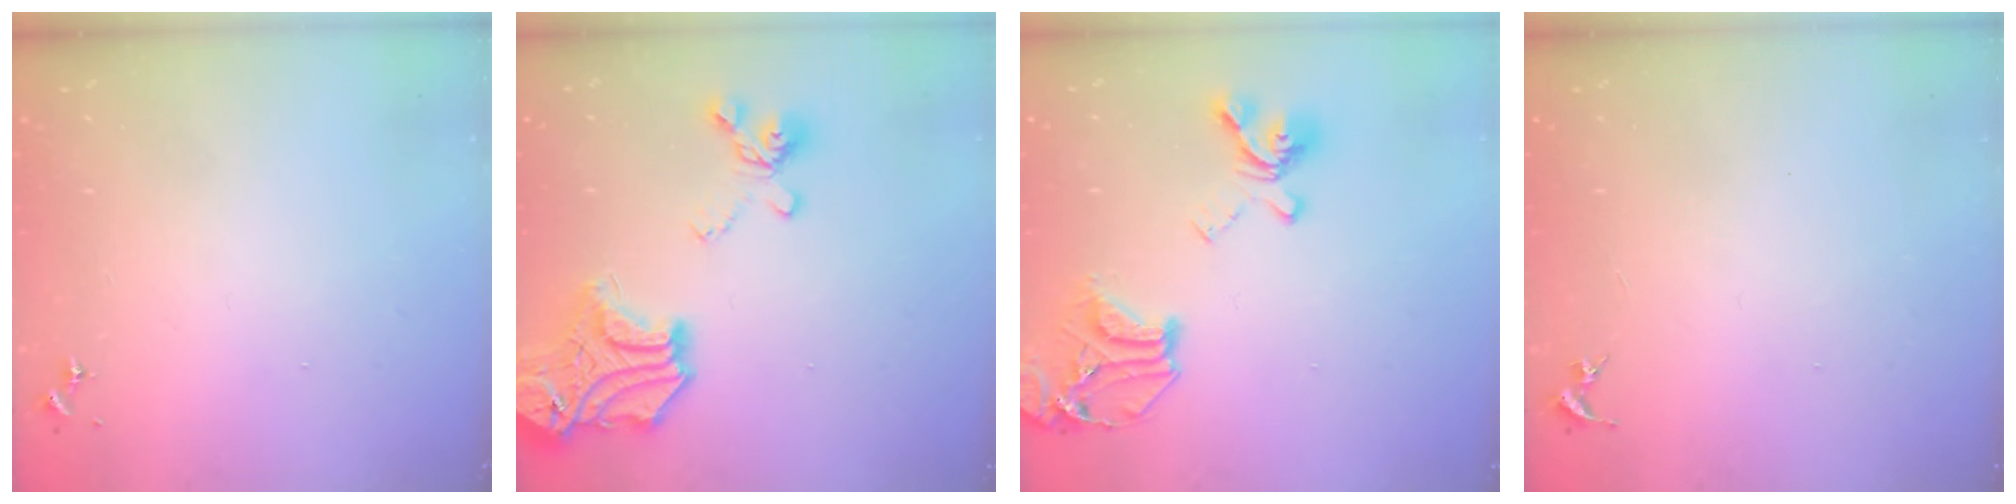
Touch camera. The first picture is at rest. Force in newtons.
{"total": 21.4, "press": 21.4, "slide": 1.4}
{"total": 19.6, "press": 19.5, "slide": 2.1}
{"total": 0.0}